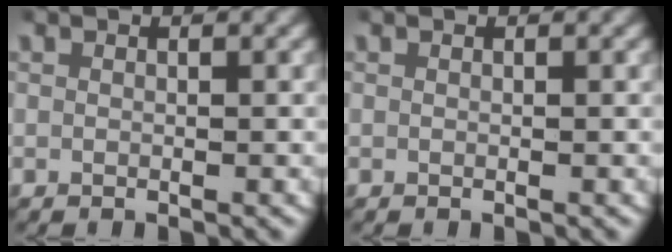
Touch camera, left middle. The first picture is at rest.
{"total": 0.0}